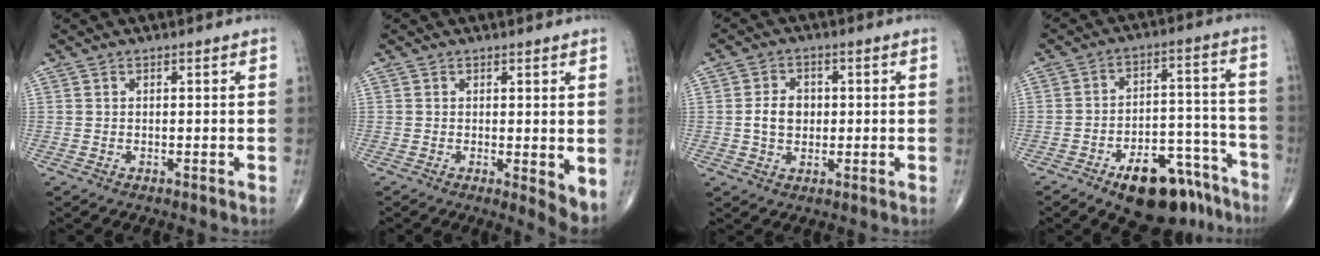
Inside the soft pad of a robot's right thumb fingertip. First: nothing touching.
{"total": 4.4, "force": [0.1, 1.5, 4.2], "torque": [-0.056, -0.014, 0.002]}
{"total": 5.3, "force": [0.0, 4.1, 3.4], "torque": [-0.047, 0.006, -0.002]}
{"total": 16.2, "force": [-10.9, 7.6, 9.4], "torque": [-0.095, 0.090, -0.158]}